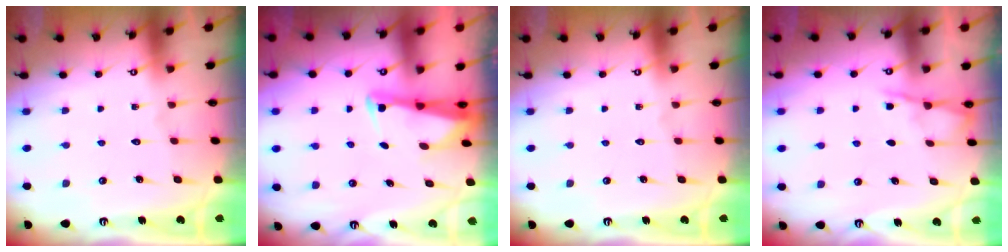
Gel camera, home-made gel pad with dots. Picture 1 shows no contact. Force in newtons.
{"total": 2.4, "press": 2.4, "slide": 0.5}
{"total": 0.0}
{"total": 4.8, "press": 4.8, "slide": 0.4}